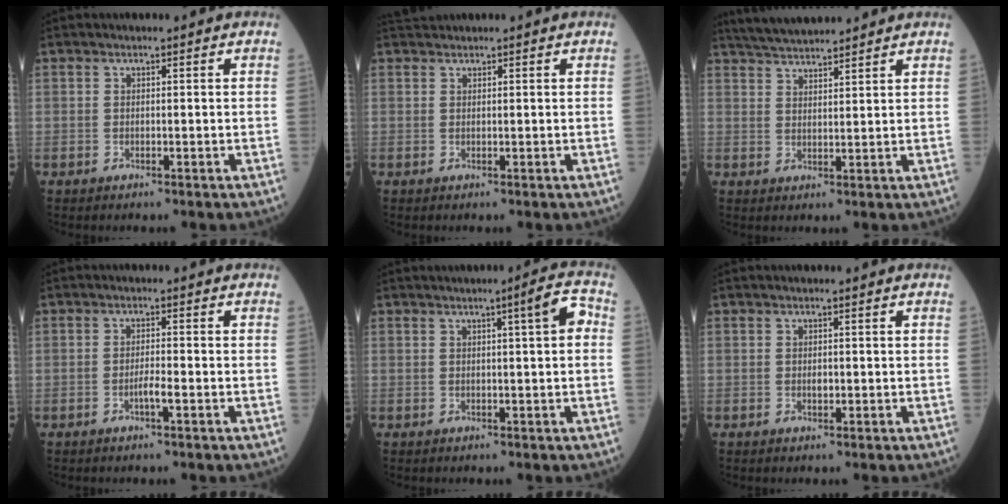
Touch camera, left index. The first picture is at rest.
{"total": 1.3, "force": [1.3, 0.1, 0.0], "torque": [-0.010, 0.017, 0.029]}
{"total": 8.0, "force": [7.5, 0.7, 2.7], "torque": [-0.055, 0.027, 0.127]}
{"total": 2.0, "force": [-1.0, 0.1, 1.7], "torque": [-0.032, -0.004, -0.021]}
{"total": 3.6, "force": [0.8, 0.1, 3.5], "torque": [-0.046, 0.011, 0.008]}
{"total": 0.8, "force": [-0.2, 0.5, 0.6], "torque": [-0.011, -0.004, -0.003]}